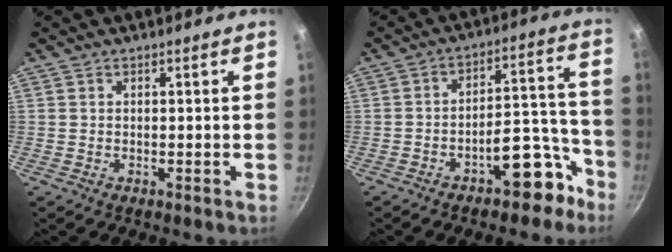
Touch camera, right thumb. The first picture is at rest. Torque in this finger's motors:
{"motor_torque": [2.92, 1.27, 1.32, -1.34, 0.37]}